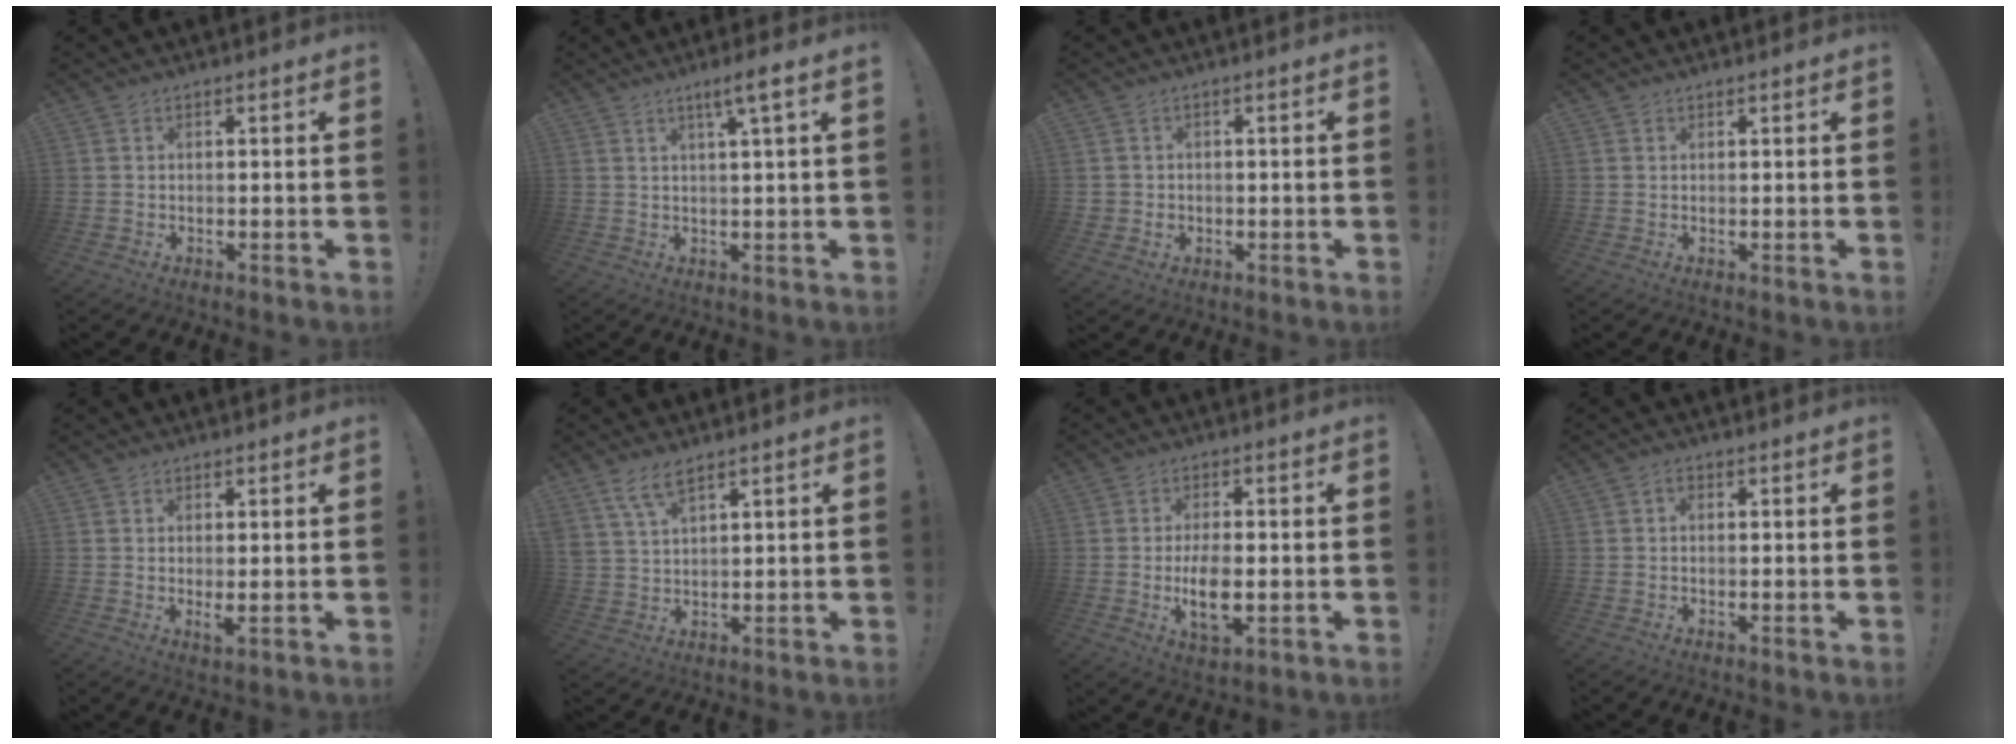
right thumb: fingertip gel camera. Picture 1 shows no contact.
{"total": 4.7, "force": [2.4, -0.3, 4.0], "torque": [-0.060, -0.011, 0.032]}
{"total": 2.6, "force": [0.1, 2.4, 0.9], "torque": [-0.012, -0.001, 0.004]}
{"total": 0.8, "force": [0.7, 0.4, 0.0], "torque": [0.003, -0.003, 0.012]}
{"total": 2.8, "force": [0.8, 0.4, 2.7], "torque": [-0.036, -0.012, 0.014]}
{"total": 6.7, "force": [4.5, 2.5, 4.2], "torque": [-0.086, -0.013, 0.087]}
{"total": 8.6, "force": [-1.4, 4.2, 7.4], "torque": [-0.125, -0.009, -0.026]}
{"total": 1.0, "force": [-0.2, 0.7, 0.7], "torque": [-0.014, 0.005, -0.005]}